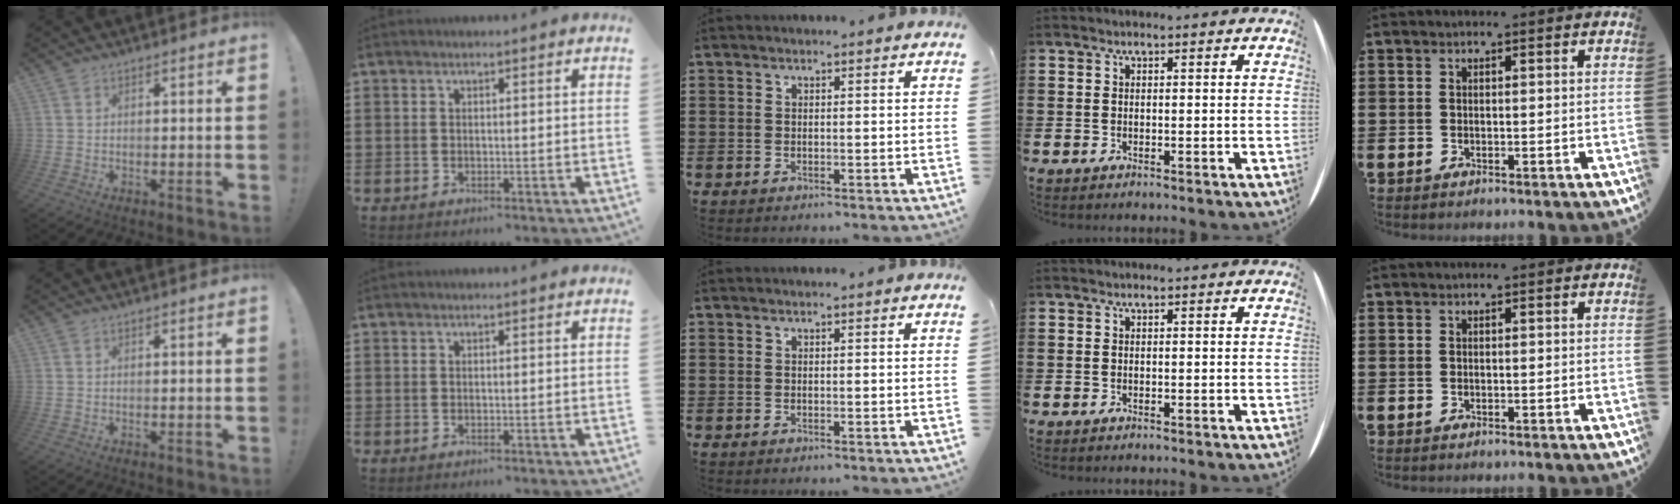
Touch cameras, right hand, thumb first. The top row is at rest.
{}